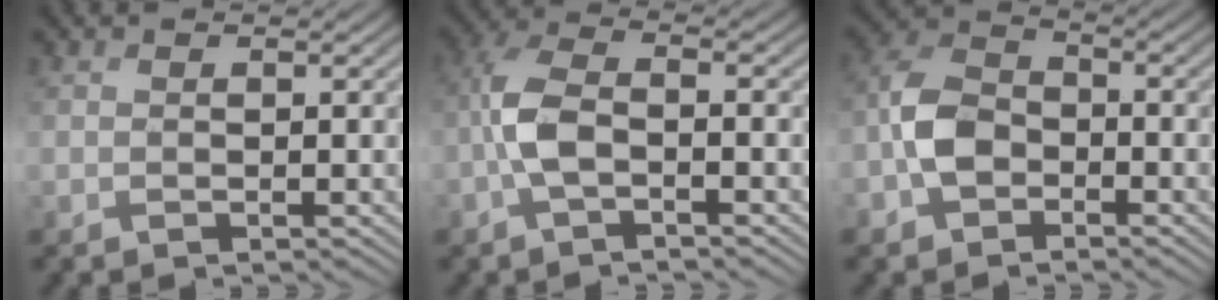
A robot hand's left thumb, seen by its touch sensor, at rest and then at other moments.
{"total": 5.3, "force": [-1.4, 2.0, 4.7], "torque": [-0.108, 0.014, -0.038]}
{"total": 5.6, "force": [-2.0, 4.0, 3.4], "torque": [-0.076, 0.011, -0.053]}